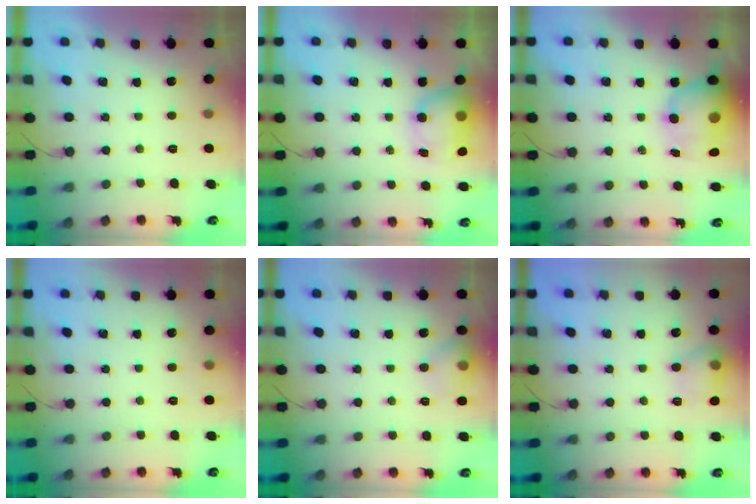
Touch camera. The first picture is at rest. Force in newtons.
{"total": 7.1, "press": 7.0, "slide": 1.0}
{"total": 13.2, "press": 12.8, "slide": 3.3}
{"total": 2.7, "press": 2.0, "slide": 1.8}
{"total": 8.9, "press": 8.8, "slide": 1.4}
{"total": 10.8, "press": 10.8, "slide": 0.5}